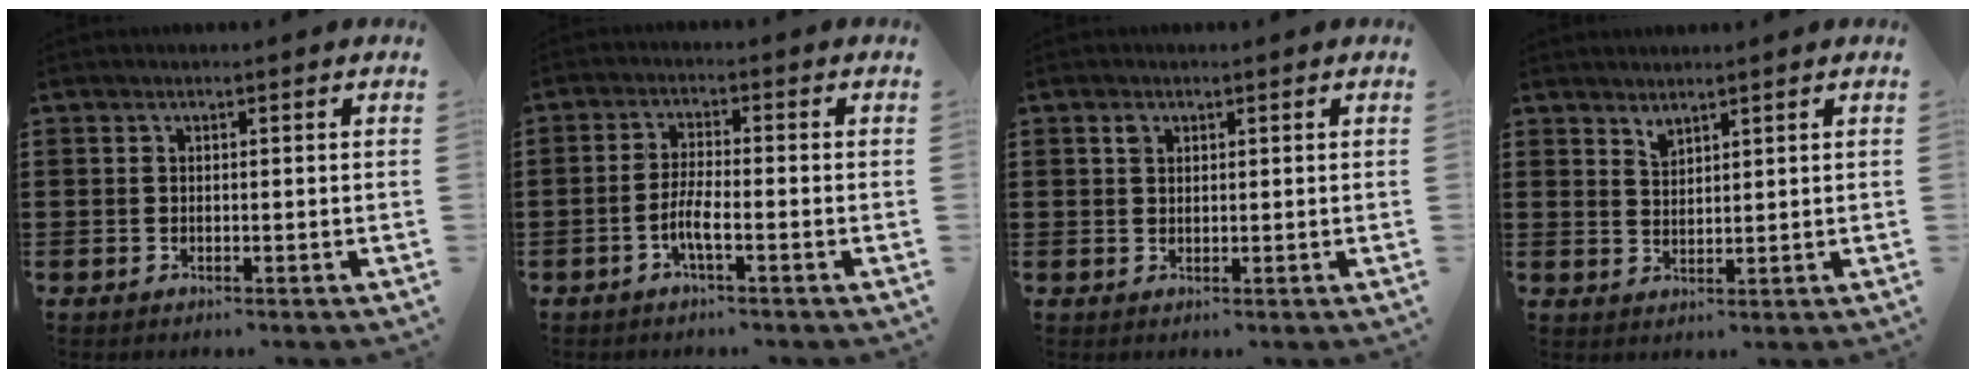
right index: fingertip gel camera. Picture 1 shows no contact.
{"total": 3.9, "force": [-1.8, 0.6, 3.5], "torque": [-0.080, -0.005, -0.039]}
{"total": 1.2, "force": [0.6, 0.8, 0.6], "torque": [-0.013, 0.004, 0.011]}
{"total": 1.8, "force": [1.7, 0.5, 0.1], "torque": [-0.004, 0.002, 0.033]}